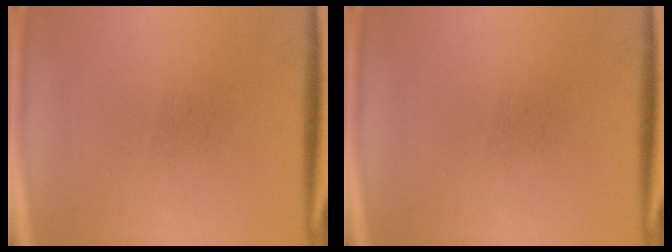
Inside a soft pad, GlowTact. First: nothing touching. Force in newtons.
{"total": 0.0}